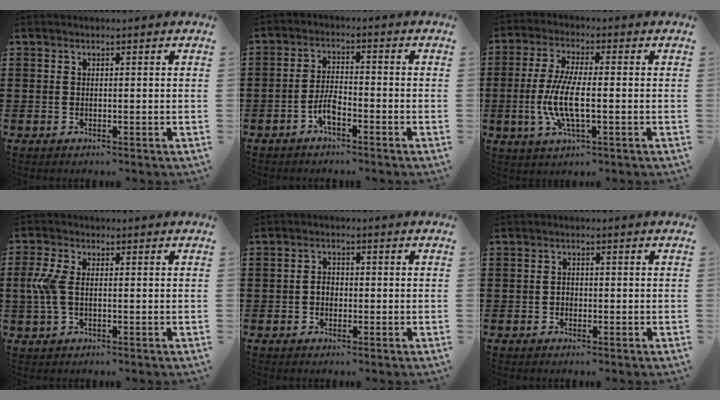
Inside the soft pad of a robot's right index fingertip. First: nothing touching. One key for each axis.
{"total": 4.0, "fx": -2.3, "fy": 1.4, "fz": 3.0, "tx": -0.074, "ty": 0.002, "tz": -0.051}
{"total": 7.9, "fx": -1.7, "fy": 2.1, "fz": 7.4, "tx": -0.168, "ty": -0.014, "tz": -0.041}
{"total": 5.2, "fx": -0.2, "fy": 2.5, "fz": 4.6, "tx": -0.129, "ty": -0.007, "tz": -0.015}
{"total": 1.8, "fx": -0.4, "fy": 1.3, "fz": 1.2, "tx": -0.024, "ty": 0.005, "tz": -0.009}
{"total": 1.3, "fx": -0.5, "fy": 0.8, "fz": 0.8, "tx": -0.018, "ty": 0.001, "tz": -0.010}